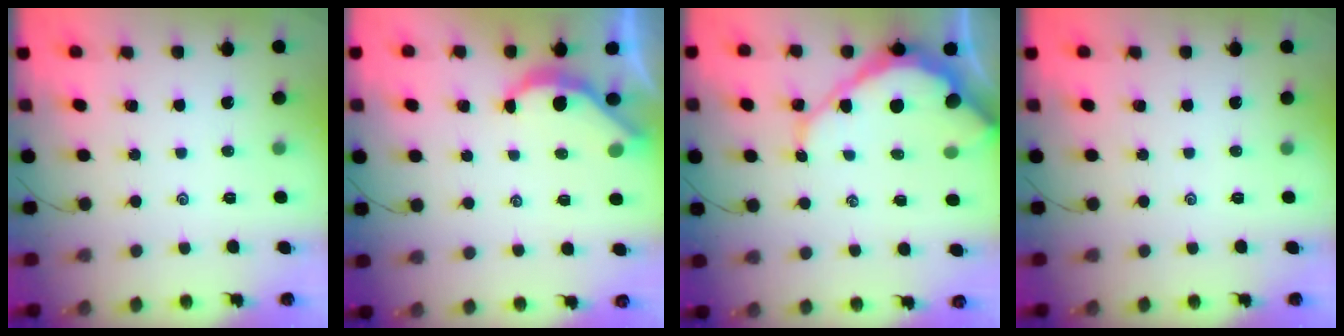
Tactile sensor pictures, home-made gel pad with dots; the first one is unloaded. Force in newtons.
{"total": 4.1, "press": 4.1, "slide": 0.4}
{"total": 11.4, "press": 11.3, "slide": 1.1}
{"total": 0.0}